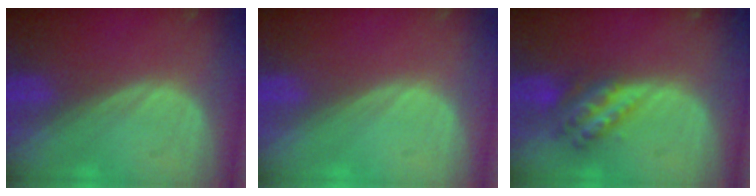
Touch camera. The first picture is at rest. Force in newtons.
{"total": 0.0}
{"total": 6.1, "press": 5.4, "slide": 2.9}